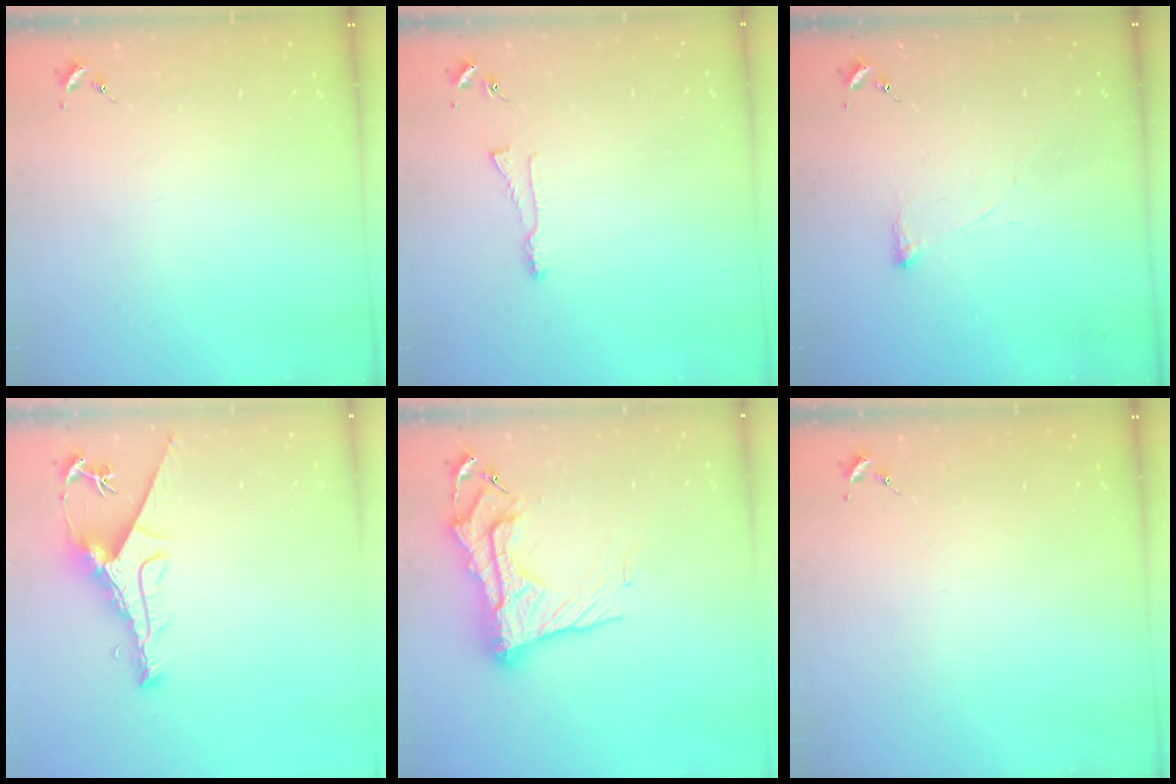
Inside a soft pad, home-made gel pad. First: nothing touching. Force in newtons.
{"total": 5.5, "press": 5.4, "slide": 0.6}
{"total": 2.8, "press": 2.7, "slide": 0.8}
{"total": 10.3, "press": 10.2, "slide": 1.1}
{"total": 21.4, "press": 21.3, "slide": 1.9}
{"total": 0.0}